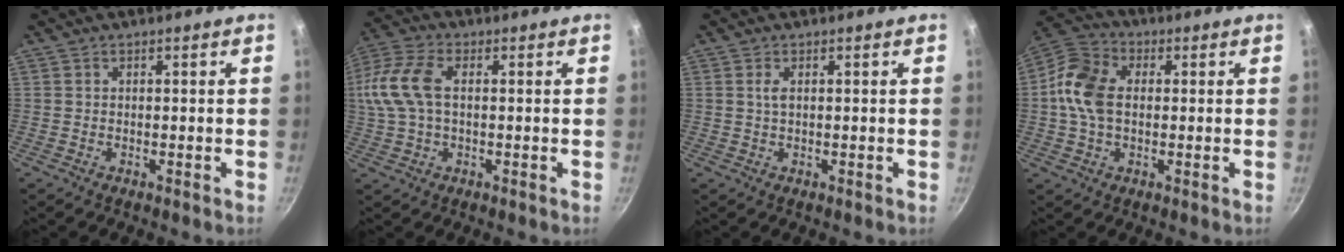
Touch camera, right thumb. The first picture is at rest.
{"total": 14.6, "force": [1.8, 8.9, 11.4], "torque": [-0.259, 0.025, 0.022]}
{"total": 1.4, "force": [0.4, 0.6, 1.2], "torque": [-0.024, 0.000, 0.007]}
{"total": 11.2, "force": [0.5, 7.8, 8.1], "torque": [-0.141, 0.021, -0.008]}